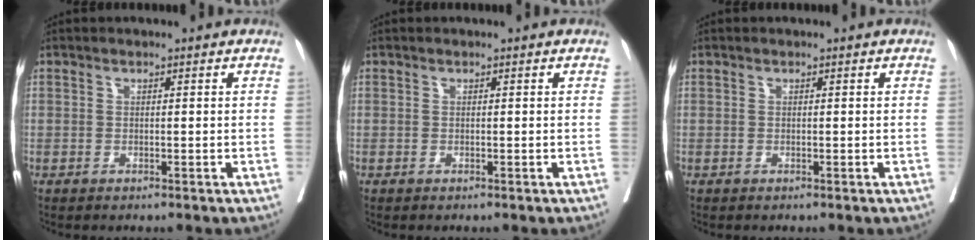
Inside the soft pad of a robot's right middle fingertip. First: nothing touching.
{"total": 0.0}
{"total": 0.0}